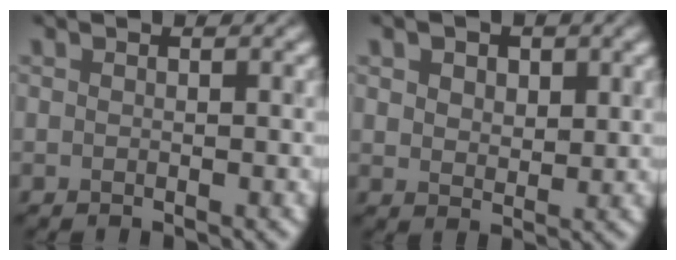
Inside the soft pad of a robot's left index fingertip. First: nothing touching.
{"total": 3.8, "force": [1.9, 2.4, 2.2], "torque": [-0.037, 0.010, 0.021]}